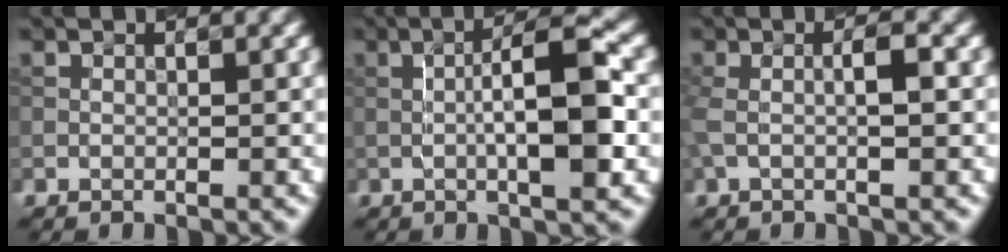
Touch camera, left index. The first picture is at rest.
{"total": 7.8, "force": [-0.2, 1.7, 7.6], "torque": [-0.116, 0.011, -0.007]}
{"total": 2.9, "force": [0.2, 0.6, 2.8], "torque": [-0.051, 0.006, 0.000]}